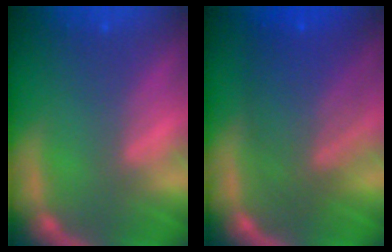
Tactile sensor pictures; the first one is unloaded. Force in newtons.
{"total": 7.6}